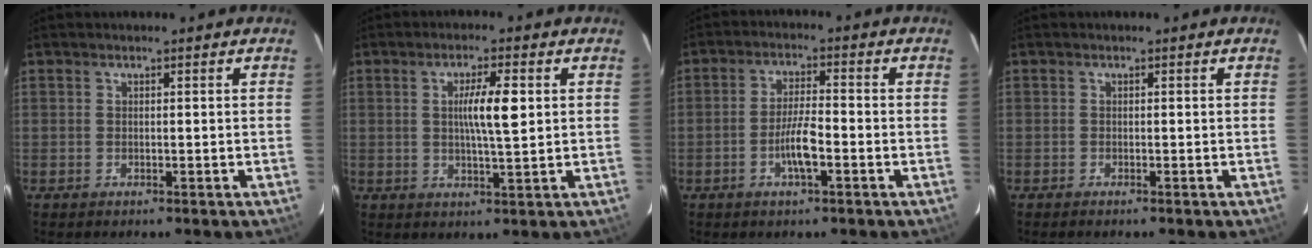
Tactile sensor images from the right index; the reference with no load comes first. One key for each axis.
{"total": 5.9, "fx": 1.0, "fy": 0.4, "fz": 5.8, "tx": -0.102, "ty": 0.001, "tz": 0.017}
{"total": 5.3, "fx": -1.9, "fy": 0.9, "fz": 4.9, "tx": -0.096, "ty": 0.003, "tz": -0.036}
{"total": 0.7, "fx": -0.5, "fy": 0.0, "fz": 0.4, "tx": -0.009, "ty": -0.002, "tz": -0.010}